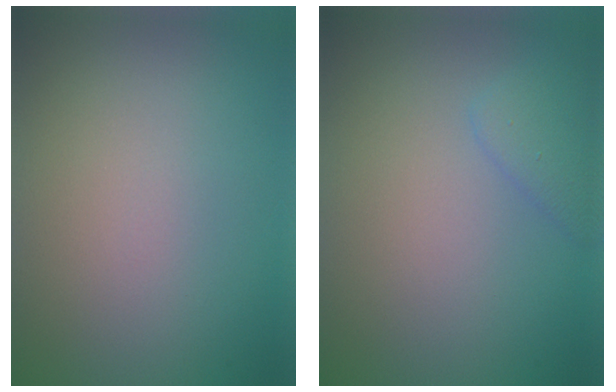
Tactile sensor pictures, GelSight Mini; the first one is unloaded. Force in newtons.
{"total": 1.9, "press": 1.9, "slide": 0.1}